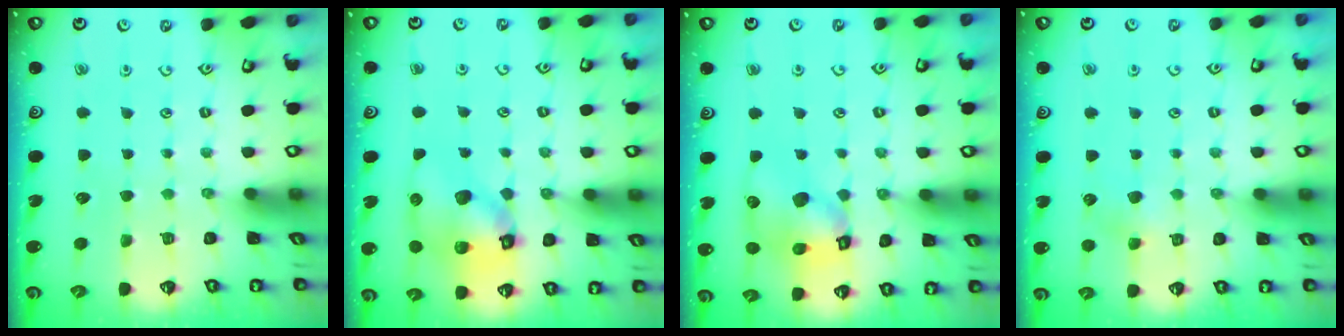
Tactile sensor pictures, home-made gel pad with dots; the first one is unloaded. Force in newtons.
{"total": 12.5, "press": 12.3, "slide": 1.7}
{"total": 12.3, "press": 12.2, "slide": 1.6}
{"total": 3.8, "press": 3.7, "slide": 0.7}